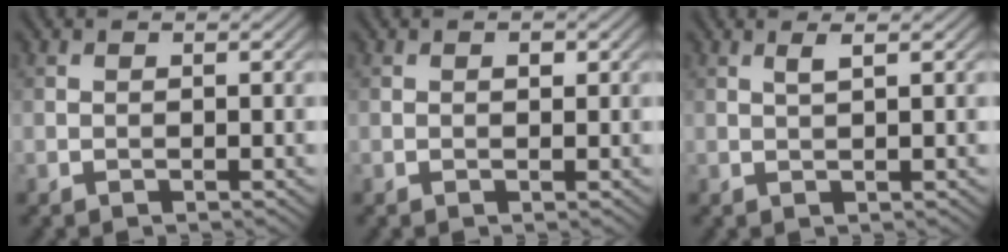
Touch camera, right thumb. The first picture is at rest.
{"total": 0.8, "force": [0.3, 0.5, 0.5], "torque": [-0.005, -0.003, 0.003]}
{"total": 1.3, "force": [0.6, 0.1, 1.1], "torque": [-0.027, 0.003, 0.011]}